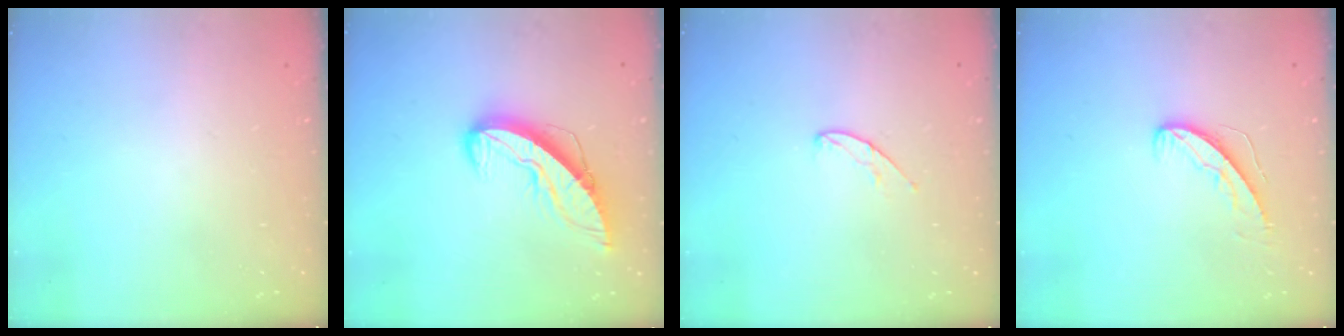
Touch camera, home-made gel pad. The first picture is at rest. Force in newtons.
{"total": 10.1, "press": 10.0, "slide": 0.8}
{"total": 5.2, "press": 5.1, "slide": 0.5}
{"total": 5.7, "press": 5.7, "slide": 0.4}